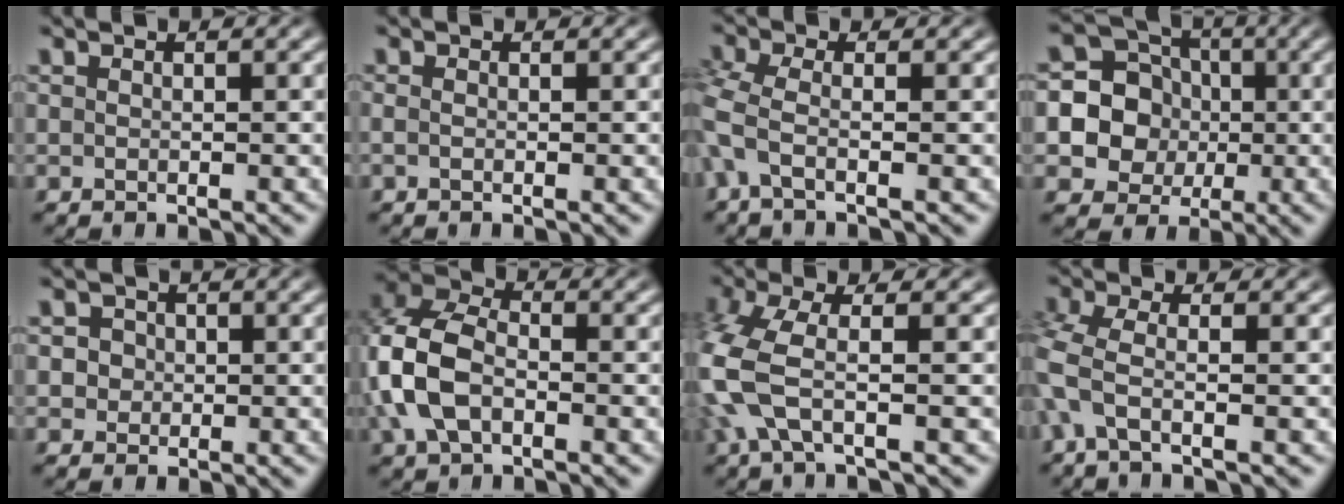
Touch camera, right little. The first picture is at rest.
{"total": 0.7, "force": [-0.4, -0.1, 0.6], "torque": [-0.013, -0.007, -0.005]}
{"total": 2.6, "force": [-0.6, 1.1, 2.3], "torque": [-0.077, -0.020, -0.003]}
{"total": 14.5, "force": [-1.4, 13.4, 5.4], "torque": [-0.148, -0.064, -0.019]}
{"total": 3.1, "force": [0.0, 2.9, 1.0], "torque": [-0.025, -0.008, -0.001]}
{"total": 8.9, "force": [0.1, 7.1, 5.3], "torque": [-0.144, -0.008, -0.002]}
{"total": 5.8, "force": [-0.8, 3.4, 4.7], "torque": [-0.146, -0.021, -0.006]}
{"total": 2.8, "force": [-0.5, 1.3, 2.5], "torque": [-0.079, -0.015, -0.004]}